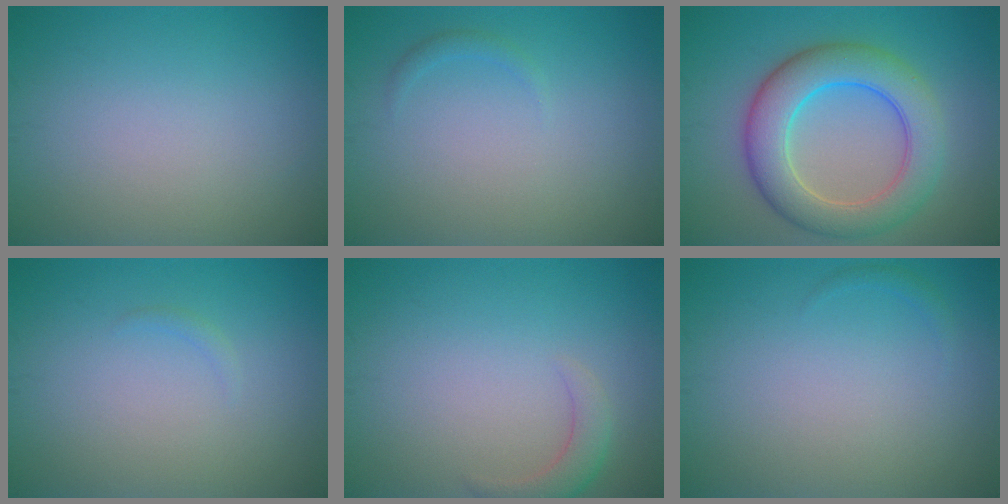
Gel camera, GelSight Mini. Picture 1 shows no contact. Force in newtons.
{"total": 0.8, "press": 0.8, "slide": 0.1}
{"total": 7.6, "press": 7.6, "slide": 0.1}
{"total": 0.5, "press": 0.5, "slide": 0.1}
{"total": 2.1, "press": 2.1, "slide": 0.2}
{"total": 0.6, "press": 0.6, "slide": 0.1}